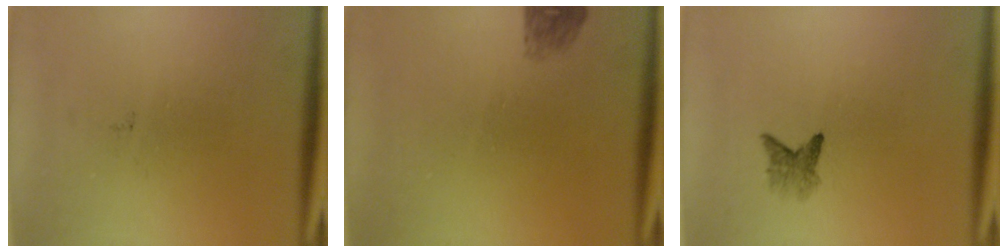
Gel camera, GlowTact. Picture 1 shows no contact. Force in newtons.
{"total": 1.7}
{"total": 2.0}